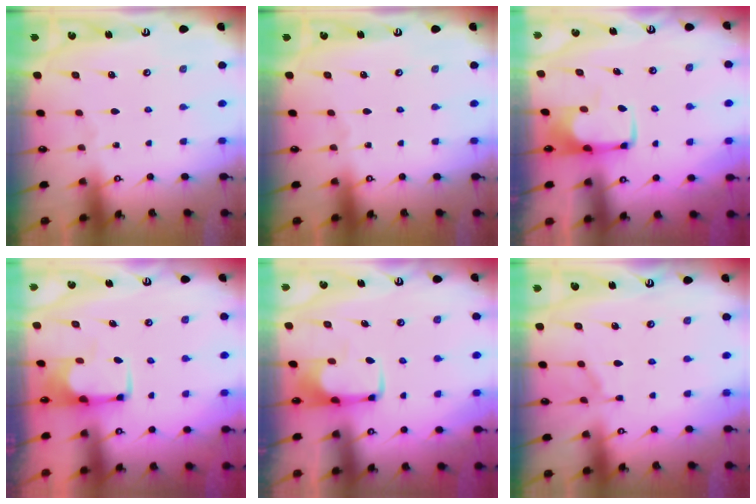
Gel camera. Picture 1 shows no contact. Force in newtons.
{"total": 0.0}
{"total": 1.8, "press": 1.7, "slide": 0.4}
{"total": 1.8, "press": 1.6, "slide": 0.8}
{"total": 2.0, "press": 1.9, "slide": 0.4}
{"total": 6.7, "press": 6.6, "slide": 0.6}